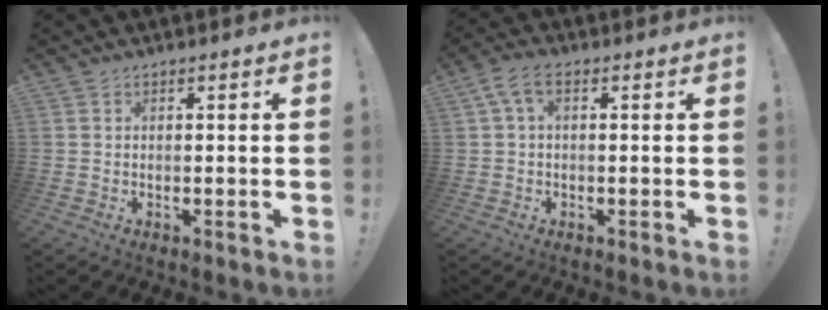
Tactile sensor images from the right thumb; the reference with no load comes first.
{"total": 4.8, "force": [1.2, 2.1, 4.1], "torque": [-0.084, 0.000, 0.023]}